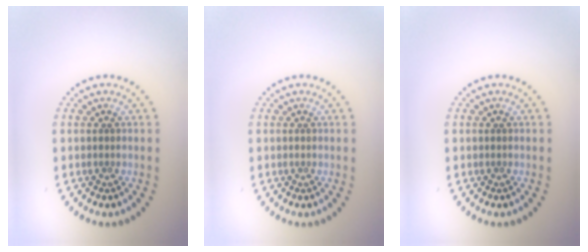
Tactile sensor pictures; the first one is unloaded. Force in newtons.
{"total": 0.0}
{"total": 0.0}